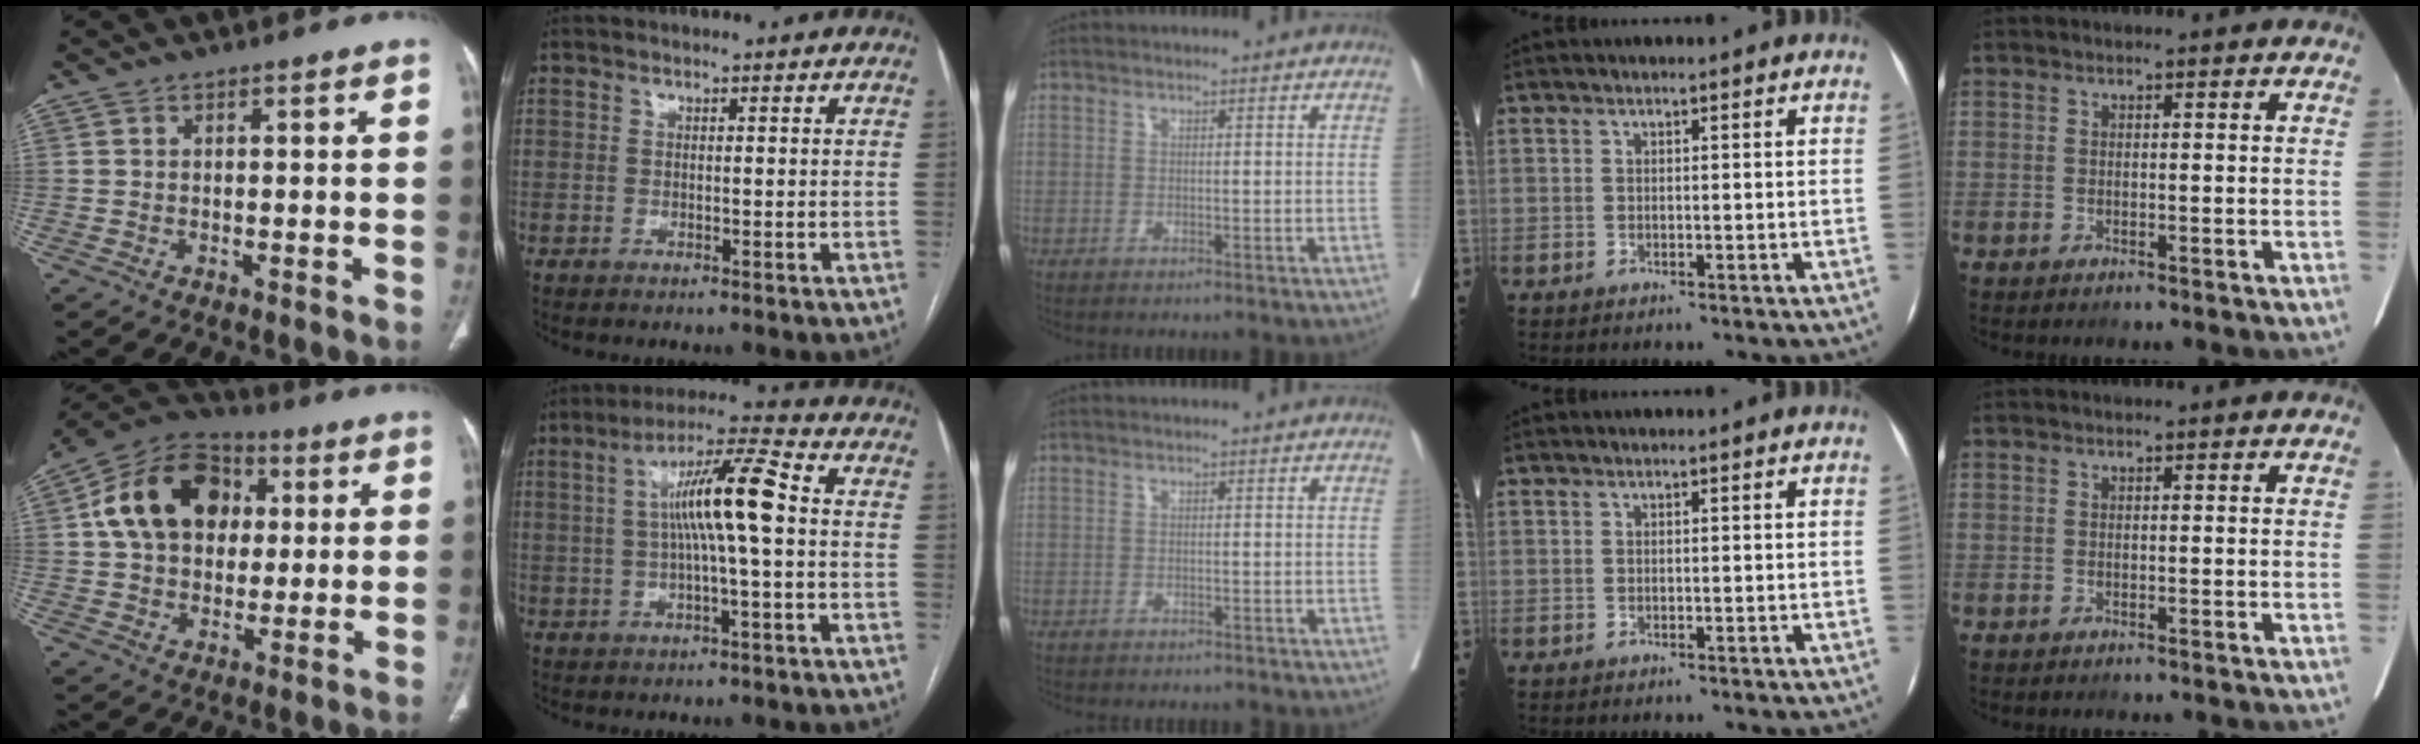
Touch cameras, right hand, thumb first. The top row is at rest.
{"thumb": {"total": 17.6, "force": [3.5, 13.2, 11.1], "torque": [-0.168, 0.017, 0.051]}, "index": {"total": 10.7, "force": [1.0, 0.2, 10.7], "torque": [-0.192, 0.018, 0.013]}, "middle": {"total": 4.5, "force": [-4.1, 1.2, 1.5], "torque": [-0.017, -0.002, -0.051]}}